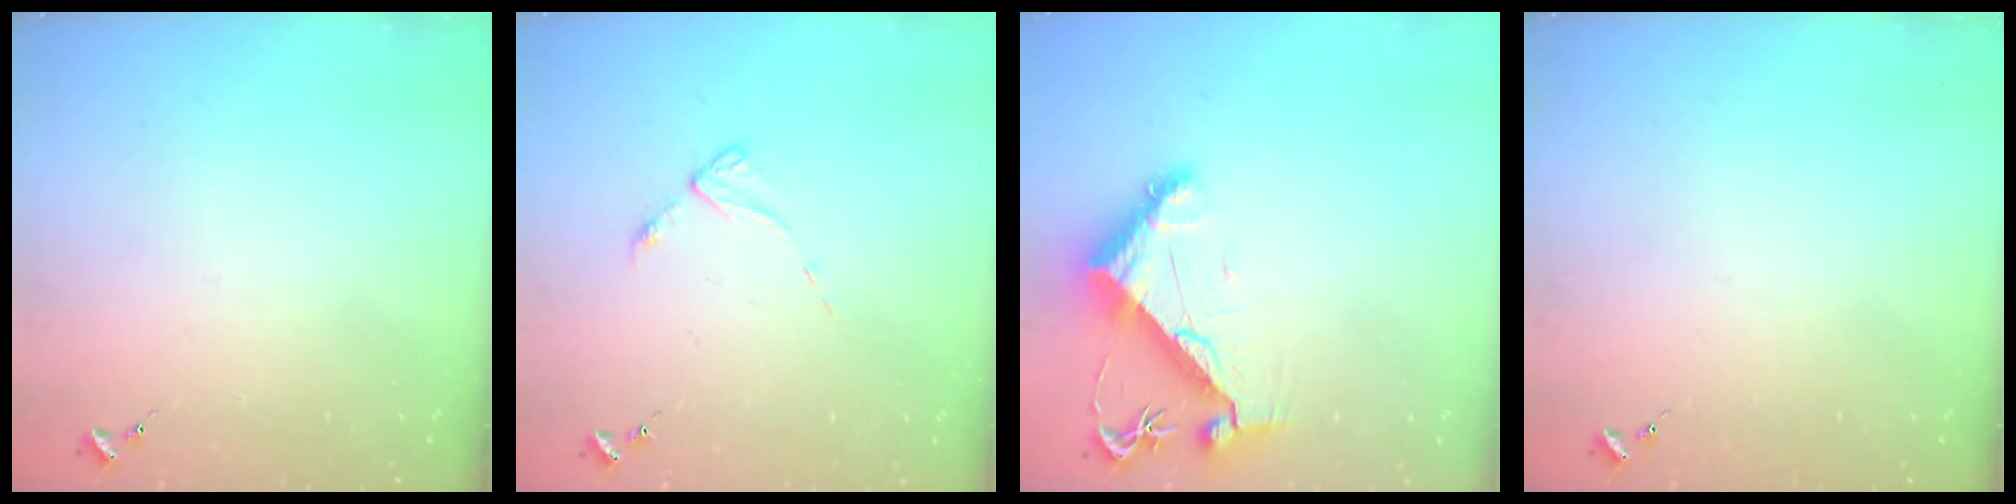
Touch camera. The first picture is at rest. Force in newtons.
{"total": 3.5, "press": 3.5, "slide": 0.6}
{"total": 9.3, "press": 9.2, "slide": 1.5}
{"total": 0.0}